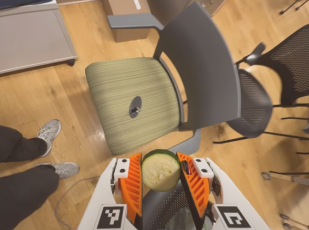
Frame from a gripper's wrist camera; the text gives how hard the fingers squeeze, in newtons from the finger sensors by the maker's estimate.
{"total": 9.2, "left": 9.4, "right": 8.9}